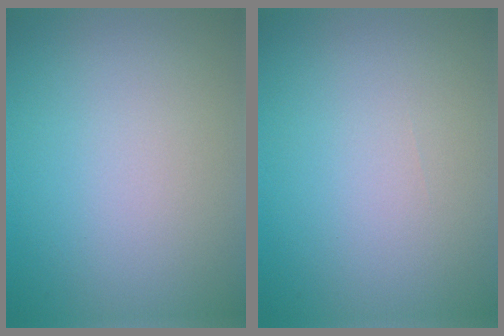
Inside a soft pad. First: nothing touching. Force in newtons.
{"total": 0.0}